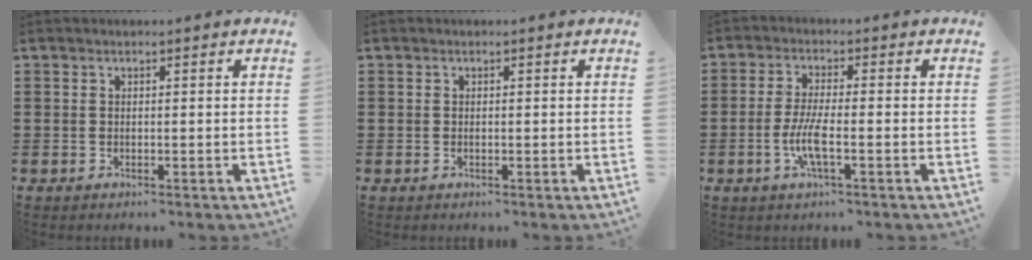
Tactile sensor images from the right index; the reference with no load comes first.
{"total": 0.0}
{"total": 5.4, "force": [-1.7, 1.1, 5.0], "torque": [-0.104, -0.005, -0.036]}